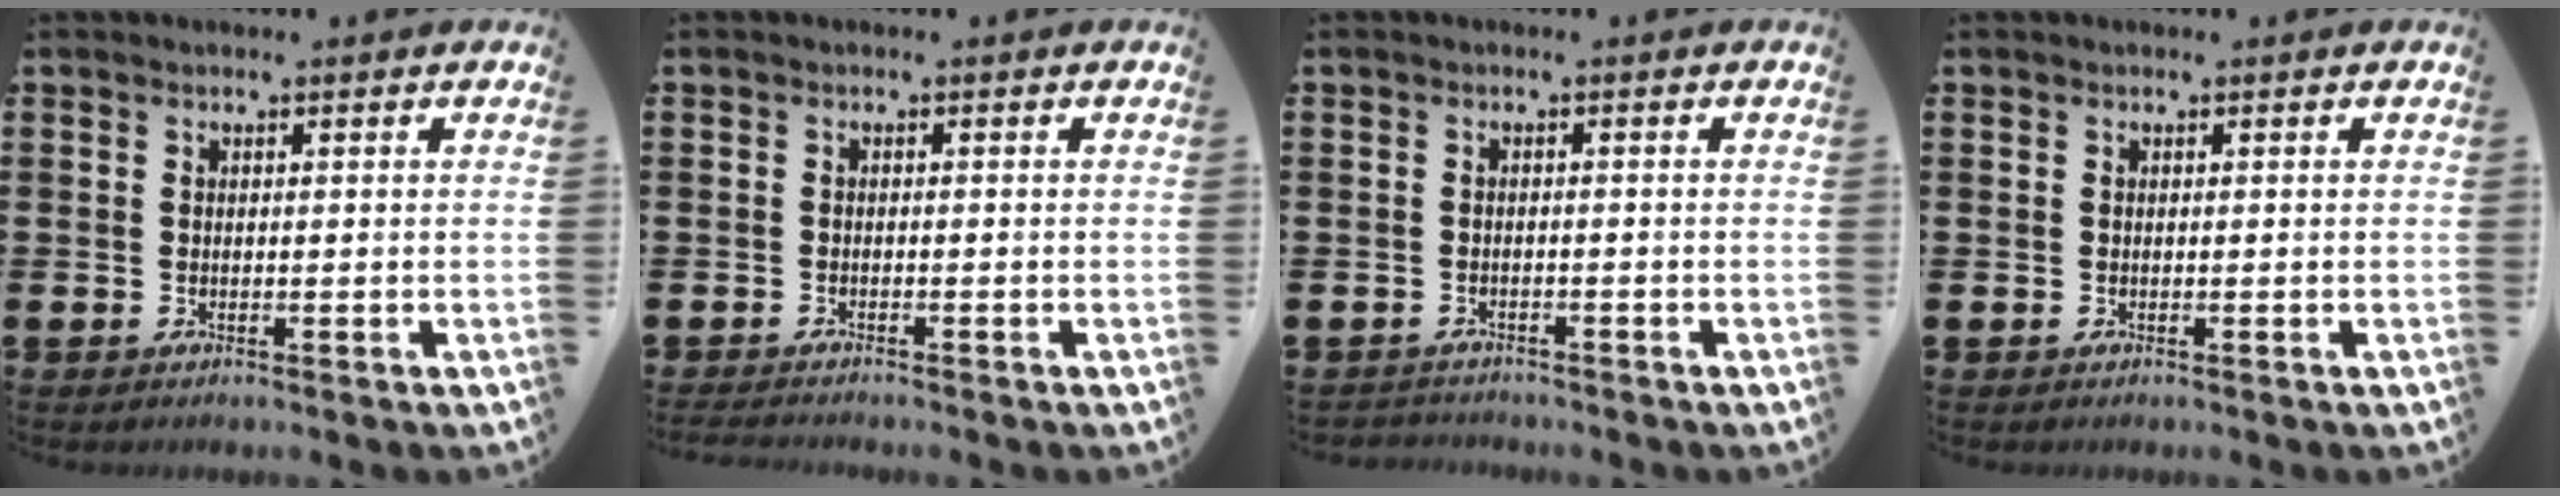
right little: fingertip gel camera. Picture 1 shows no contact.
{"total": 0.8, "force": [-0.8, 0.0, 0.2], "torque": [-0.004, -0.002, -0.015]}
{"total": 1.0, "force": [-1.0, 0.1, -0.1], "torque": [-0.002, 0.002, -0.022]}
{"total": 0.0}